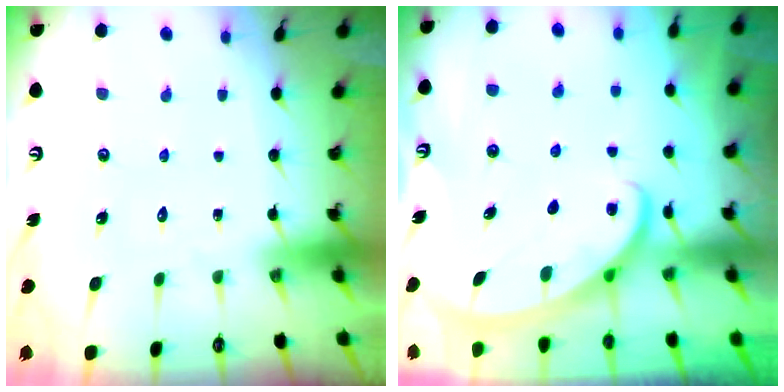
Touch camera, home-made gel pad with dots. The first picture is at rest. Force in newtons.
{"total": 2.7, "press": 2.7, "slide": 0.4}